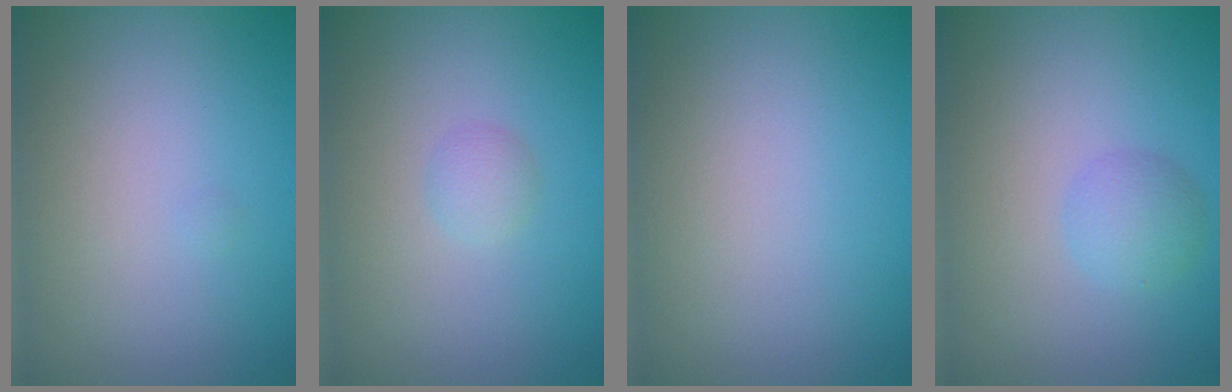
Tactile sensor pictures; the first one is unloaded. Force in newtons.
{"total": 1.2, "press": 1.2, "slide": 0.1}
{"total": 0.0}
{"total": 2.1, "press": 2.1, "slide": 0.0}